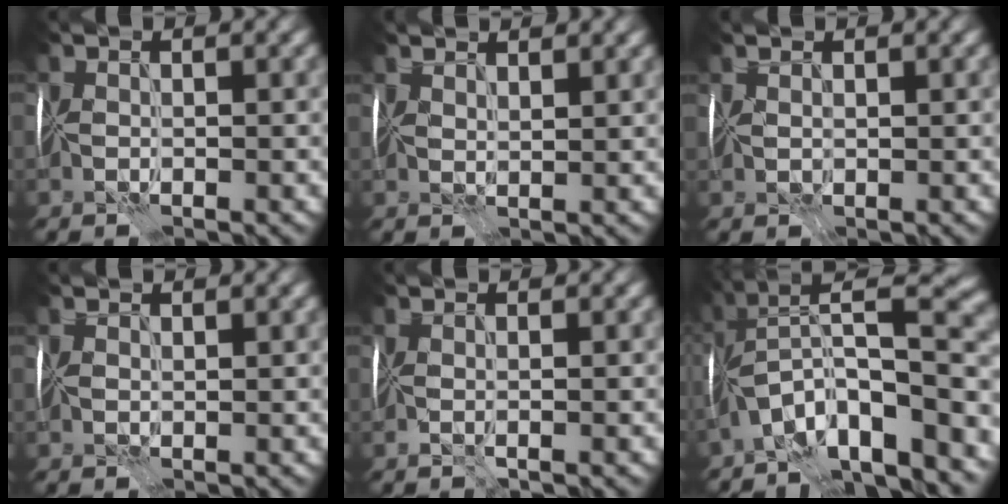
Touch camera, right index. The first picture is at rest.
{"total": 2.9, "force": [2.6, 0.7, 1.0], "torque": [-0.023, 0.004, 0.045]}
{"total": 1.6, "force": [1.3, 0.8, 0.7], "torque": [-0.019, 0.007, 0.021]}
{"total": 1.4, "force": [1.1, 0.7, 0.5], "torque": [-0.013, 0.007, 0.018]}
{"total": 0.9, "force": [0.4, -0.1, 0.8], "torque": [-0.013, 0.001, 0.007]}
{"total": 11.2, "force": [-4.7, 3.1, 9.6], "torque": [-0.142, 0.025, -0.083]}